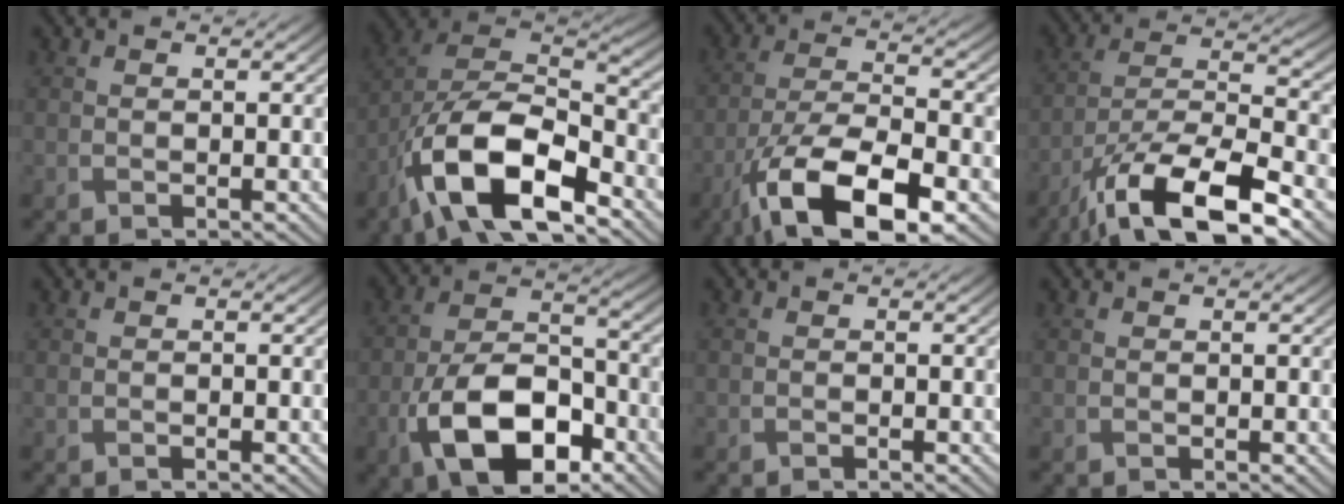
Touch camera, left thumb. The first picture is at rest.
{"total": 15.1, "force": [-8.3, 6.5, 10.8], "torque": [-0.217, -0.018, -0.164]}
{"total": 14.5, "force": [-8.1, 5.1, 10.9], "torque": [-0.217, -0.018, -0.154]}
{"total": 14.9, "force": [-9.6, 4.5, 10.5], "torque": [-0.202, -0.006, -0.180]}
{"total": 0.0}
{"total": 12.7, "force": [-5.7, 6.7, 9.1], "torque": [-0.186, -0.006, -0.115]}
{"total": 0.0}
{"total": 0.0}